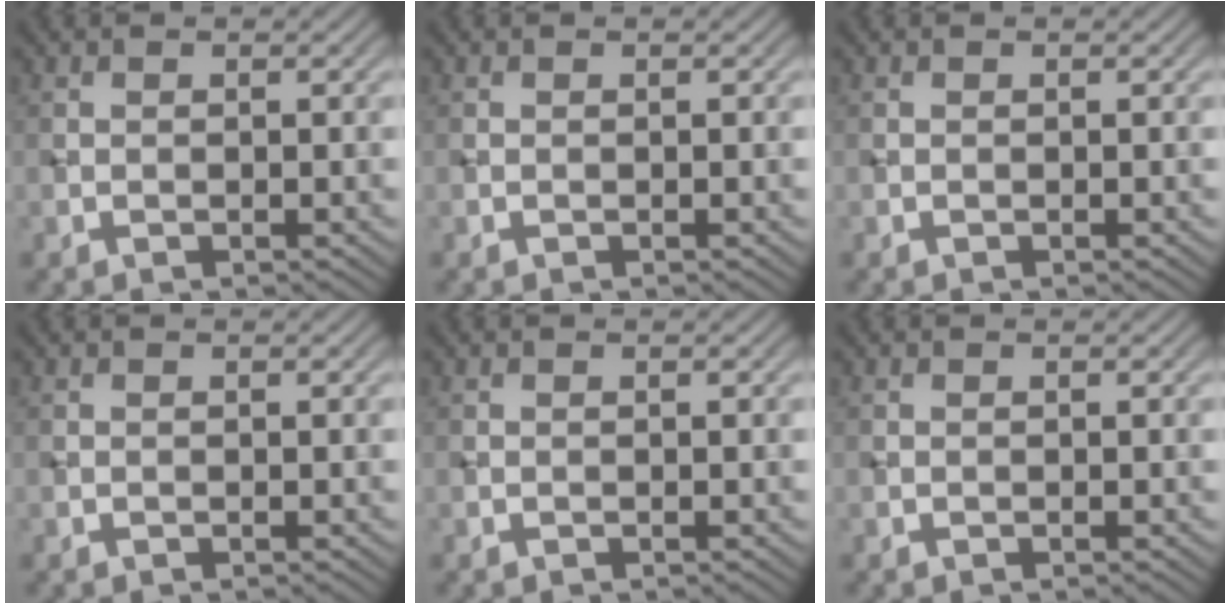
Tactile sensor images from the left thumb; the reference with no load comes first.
{"total": 0.0}
{"total": 0.0}
{"total": 0.0}
{"total": 0.0}
{"total": 0.0}